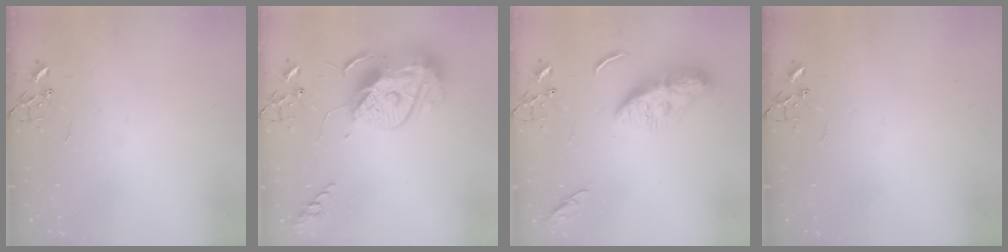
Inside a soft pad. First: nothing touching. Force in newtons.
{"total": 16.5, "press": 16.4, "slide": 1.3}
{"total": 11.4, "press": 11.3, "slide": 1.0}
{"total": 0.0}